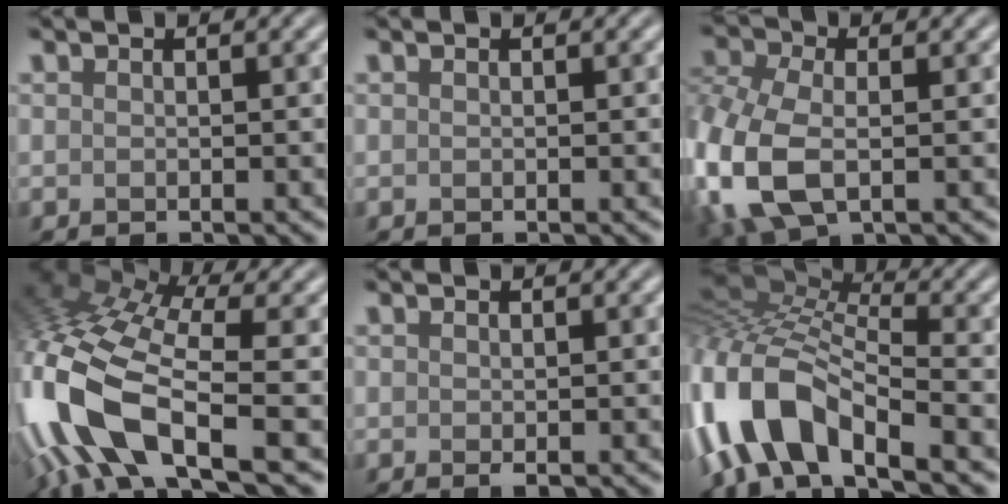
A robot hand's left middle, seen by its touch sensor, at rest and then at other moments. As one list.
[{"total": 0.0}, {"total": 9.7, "force": [-1.4, 6.4, 7.0], "torque": [-0.193, -0.017, -0.025]}, {"total": 14.0, "force": [-3.3, 6.4, 12.0], "torque": [-0.283, -0.002, -0.067]}, {"total": 0.6, "force": [-0.2, 0.3, 0.5], "torque": [-0.009, -0.003, 0.000]}, {"total": 10.6, "force": [-4.4, 5.0, 8.3], "torque": [-0.158, 0.018, -0.100]}]